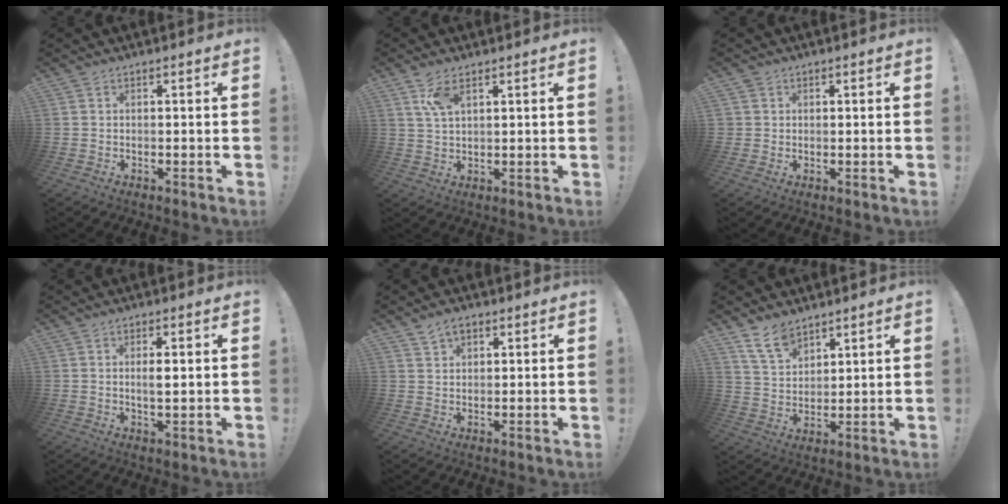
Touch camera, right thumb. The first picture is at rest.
{"total": 6.2, "force": [3.4, 2.4, 4.6], "torque": [-0.078, -0.010, 0.061]}
{"total": 1.5, "force": [0.5, 1.4, 0.1], "torque": [0.001, 0.000, 0.008]}
{"total": 3.1, "force": [0.3, 0.8, 3.0], "torque": [-0.047, -0.004, 0.000]}
{"total": 3.6, "force": [2.3, 2.2, 1.7], "torque": [-0.025, -0.009, 0.042]}
{"total": 9.1, "force": [7.2, 4.5, 3.3], "torque": [-0.063, -0.042, 0.140]}